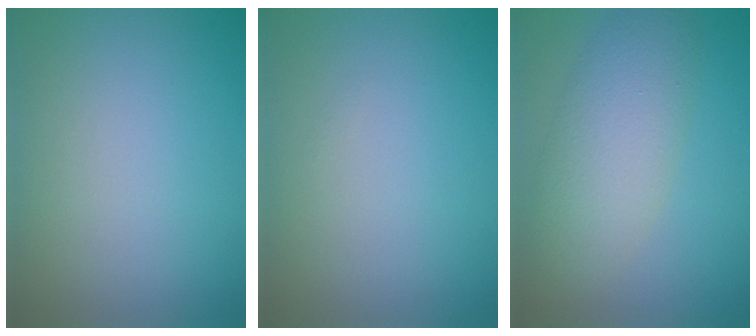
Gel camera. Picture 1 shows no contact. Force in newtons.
{"total": 0.0}
{"total": 5.5, "press": 5.5, "slide": 0.2}